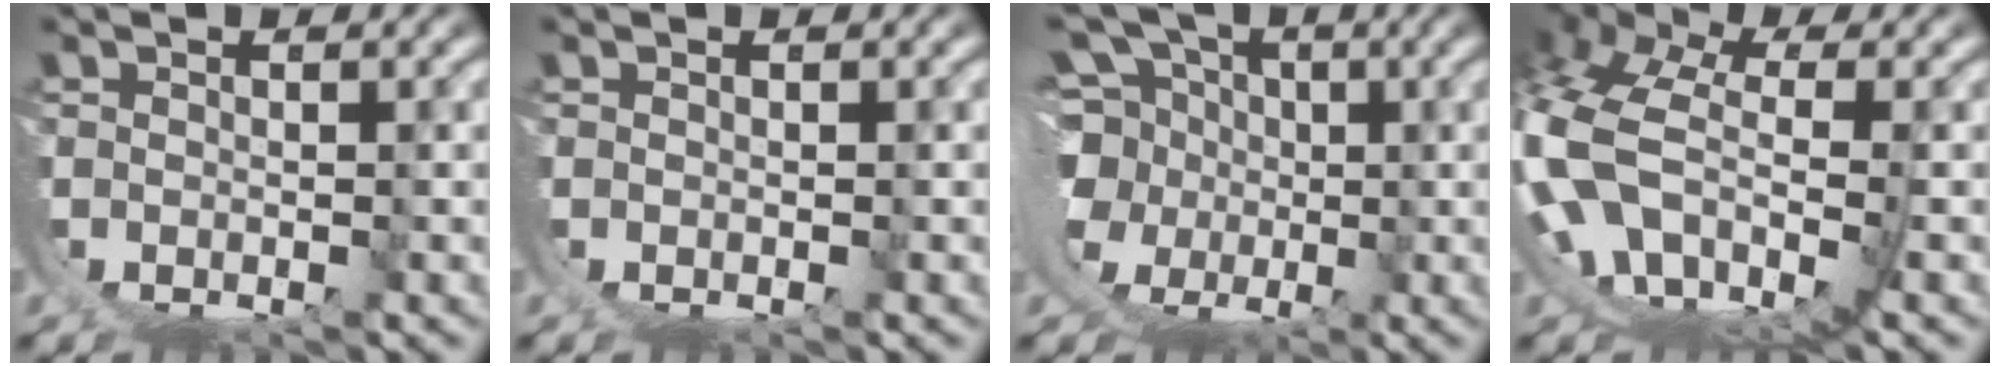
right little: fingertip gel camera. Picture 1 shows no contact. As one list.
[{"total": 0.0}, {"total": 11.6, "force": [0.7, 10.0, 6.0], "torque": [-0.132, -0.043, 0.011]}, {"total": 10.1, "force": [-1.5, 7.6, 6.5], "torque": [-0.193, -0.047, -0.016]}]